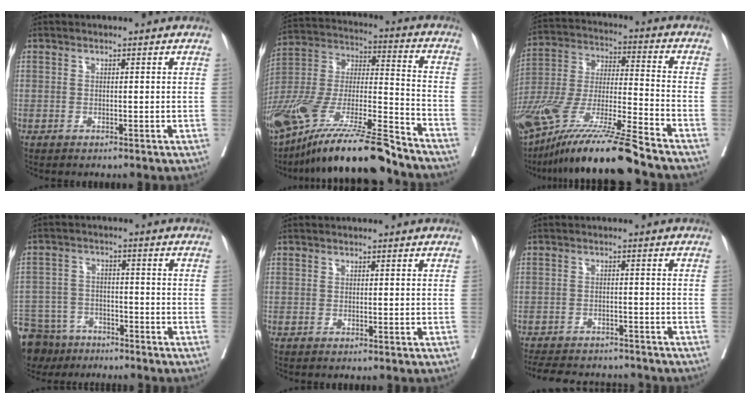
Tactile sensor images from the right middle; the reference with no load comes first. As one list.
[{"total": 25.7, "force": [-19.8, 2.9, 16.1], "torque": [-0.319, -0.045, -0.360]}, {"total": 22.2, "force": [-16.9, 0.3, 14.4], "torque": [-0.300, -0.052, -0.315]}, {"total": 13.0, "force": [-10.3, 7.0, 3.6], "torque": [-0.091, 0.002, -0.161]}, {"total": 0.0}, {"total": 13.7, "force": [-12.3, 4.2, 4.3], "torque": [-0.097, -0.002, -0.161]}]